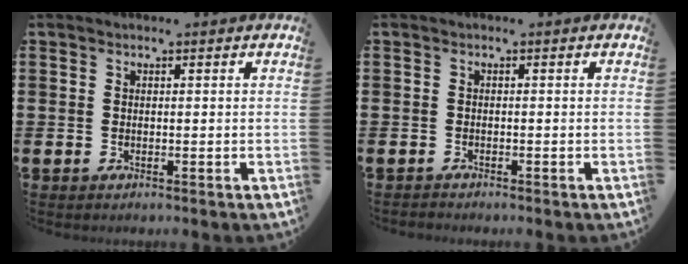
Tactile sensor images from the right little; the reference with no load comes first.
{"total": 0.5, "force": [-0.5, 0.1, -0.1], "torque": [-0.001, -0.002, -0.011]}